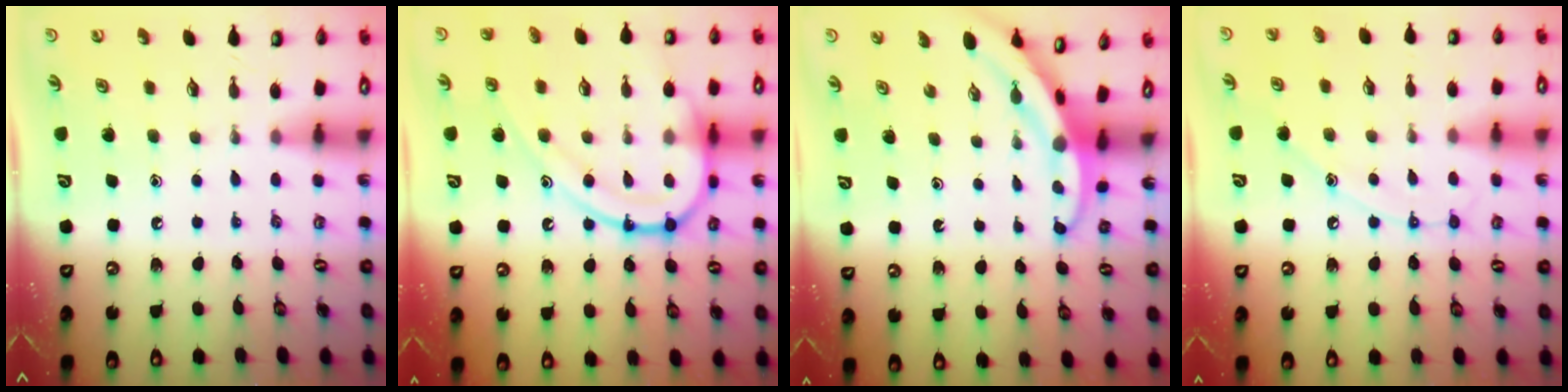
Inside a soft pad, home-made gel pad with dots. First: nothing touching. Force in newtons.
{"total": 18.0, "press": 17.9, "slide": 1.7}
{"total": 3.6, "press": 3.5, "slide": 0.4}
{"total": 8.8, "press": 8.8, "slide": 0.7}